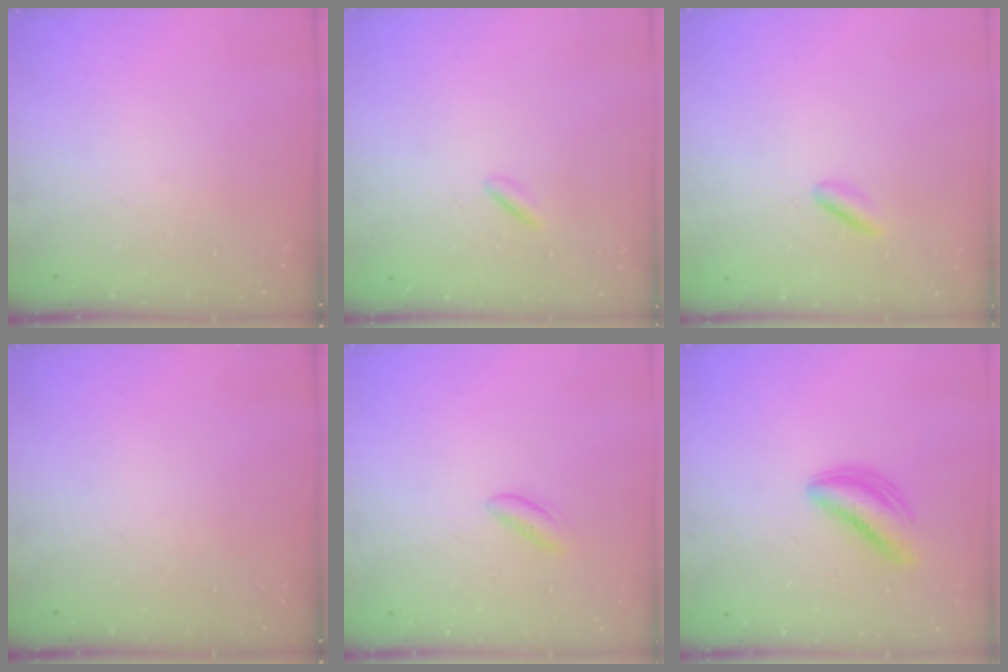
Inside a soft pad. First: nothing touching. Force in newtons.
{"total": 0.5, "press": 0.4, "slide": 0.4}
{"total": 2.5, "press": 2.4, "slide": 0.7}
{"total": 0.0}
{"total": 2.0, "press": 2.0, "slide": 0.2}
{"total": 5.0, "press": 5.0, "slide": 0.4}